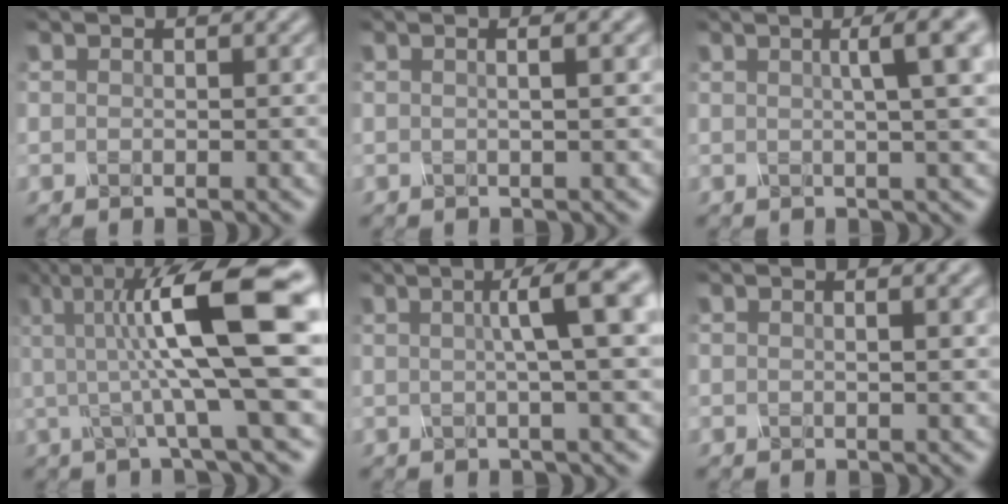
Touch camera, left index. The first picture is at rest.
{"total": 4.7, "force": [1.5, 2.2, 3.8], "torque": [-0.026, 0.029, -0.017]}
{"total": 6.2, "force": [1.9, 1.7, 5.6], "torque": [-0.047, 0.023, 0.013]}
{"total": 11.7, "force": [1.5, 2.6, 11.3], "torque": [-0.179, 0.007, 0.021]}
{"total": 6.6, "force": [1.4, 1.3, 6.3], "torque": [-0.070, 0.019, 0.012]}
{"total": 3.4, "force": [1.4, 1.5, 2.7], "torque": [-0.016, 0.013, -0.010]}